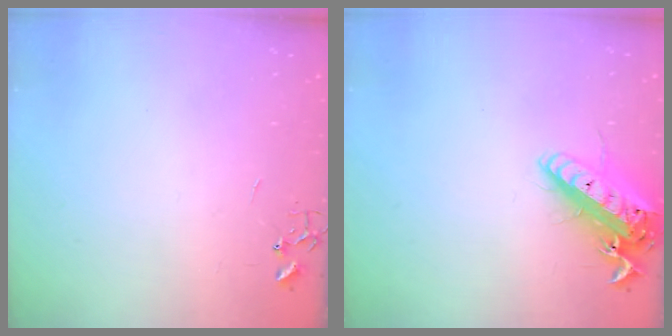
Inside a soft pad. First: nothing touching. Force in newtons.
{"total": 16.4, "press": 16.0, "slide": 3.4}